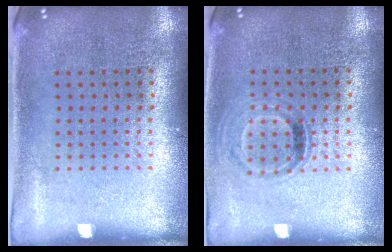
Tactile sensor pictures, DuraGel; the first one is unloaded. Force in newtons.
{"total": 1.0, "press": 0.9, "slide": 0.6}